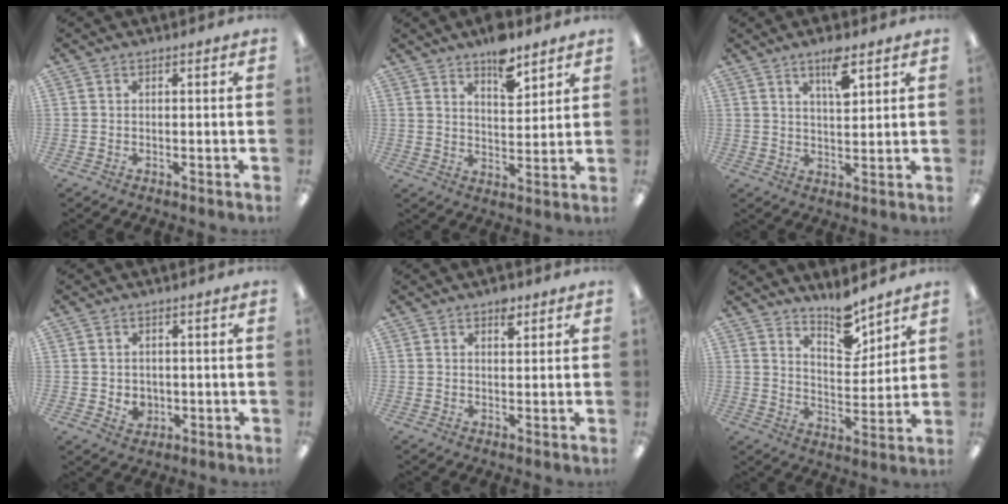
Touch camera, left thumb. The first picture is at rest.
{"total": 8.4, "force": [6.5, 3.3, 4.1], "torque": [-0.050, -0.041, 0.110]}
{"total": 7.1, "force": [4.5, 2.3, 5.0], "torque": [-0.071, -0.022, 0.070]}
{"total": 3.1, "force": [0.2, 2.7, 1.4], "torque": [-0.017, 0.000, 0.003]}
{"total": 3.2, "force": [2.1, 1.6, 1.8], "torque": [-0.007, -0.011, 0.031]}
{"total": 9.7, "force": [8.3, 3.4, 3.8], "torque": [-0.043, -0.061, 0.146]}